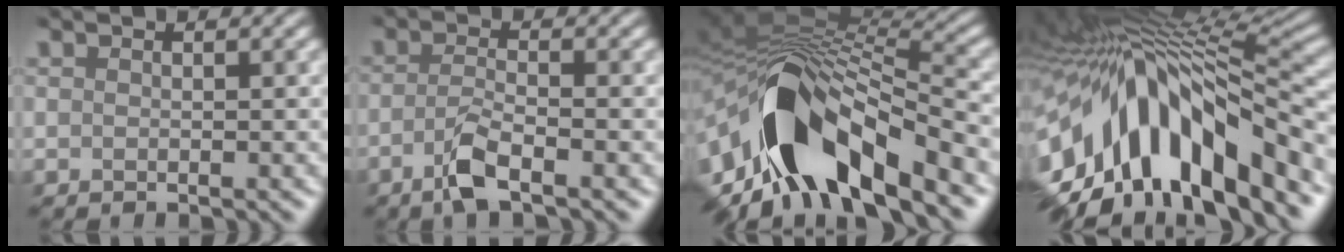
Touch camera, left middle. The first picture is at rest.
{"total": 3.0, "force": [-1.9, 0.5, 2.3], "torque": [-0.053, 0.006, -0.042]}
{"total": 13.4, "force": [-5.5, 5.9, 10.7], "torque": [-0.192, 0.014, -0.090]}
{"total": 15.4, "force": [-4.9, 6.7, 12.9], "torque": [-0.214, 0.029, -0.079]}